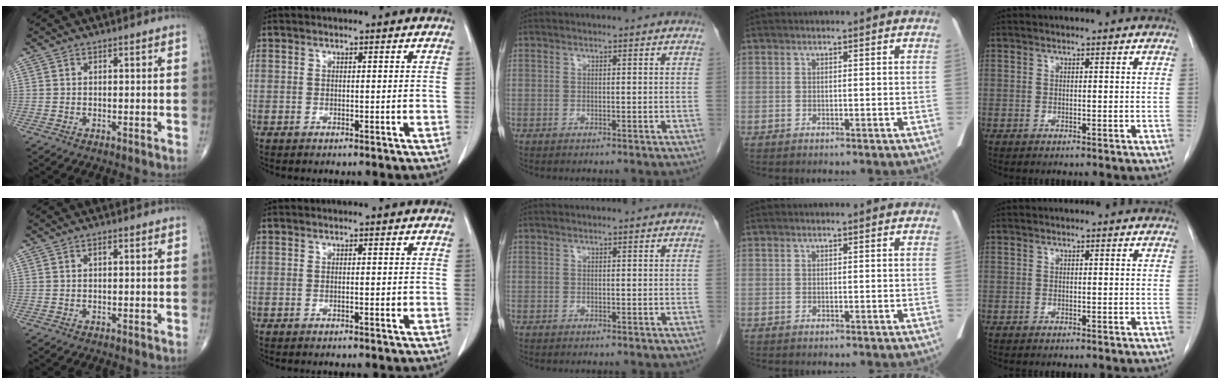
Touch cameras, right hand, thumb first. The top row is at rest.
{"thumb": {"total": 0.9, "force": [0.3, 0.4, 0.8], "torque": [-0.014, 0.003, 0.003]}, "index": {"total": 0.8, "force": [-0.1, 0.2, 0.7], "torque": [-0.012, 0.000, -0.001]}}